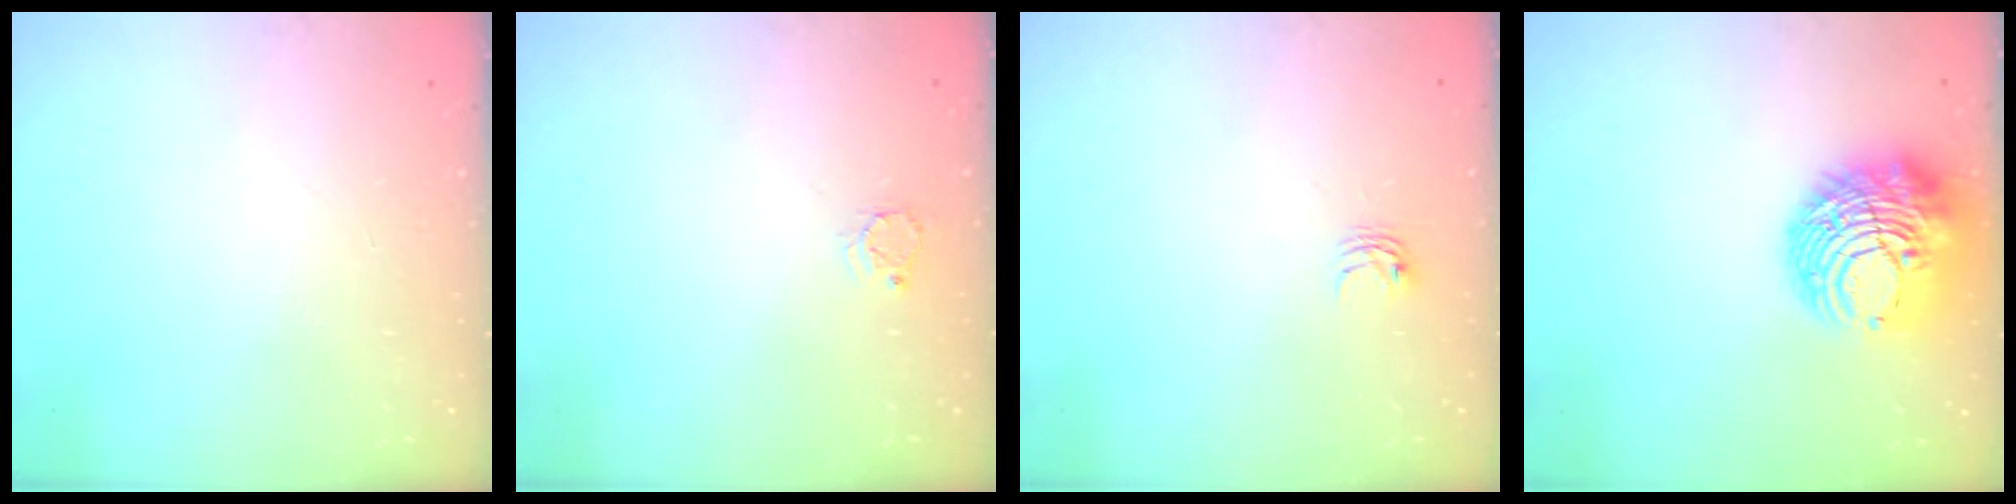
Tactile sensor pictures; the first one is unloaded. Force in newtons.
{"total": 3.0, "press": 3.0, "slide": 0.2}
{"total": 3.1, "press": 3.1, "slide": 0.4}
{"total": 14.2, "press": 14.1, "slide": 1.5}